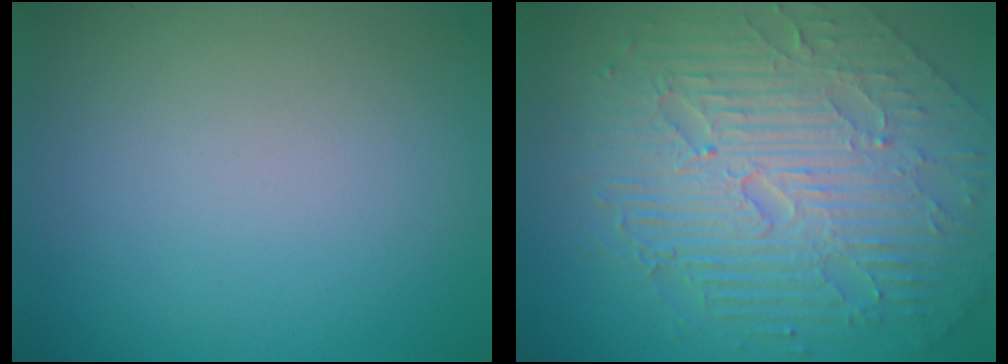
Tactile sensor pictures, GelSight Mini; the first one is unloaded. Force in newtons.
{"total": 10.1, "press": 6.7, "slide": 7.6}